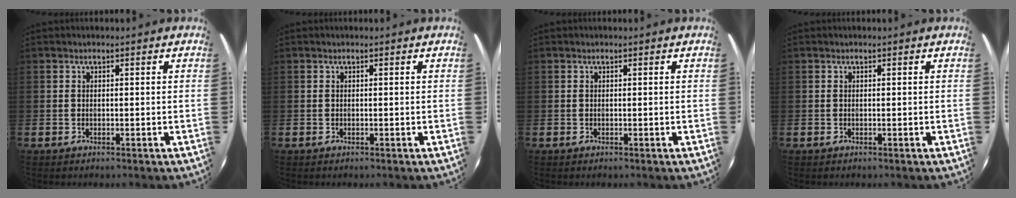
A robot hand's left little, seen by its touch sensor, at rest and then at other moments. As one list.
[{"total": 0.0}, {"total": 0.0}, {"total": 0.0}]